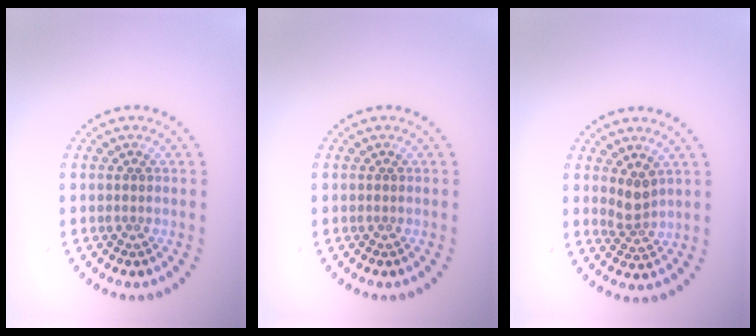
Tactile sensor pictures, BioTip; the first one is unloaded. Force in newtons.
{"total": 0.0}
{"total": 2.1, "press": 1.6, "slide": 1.3}